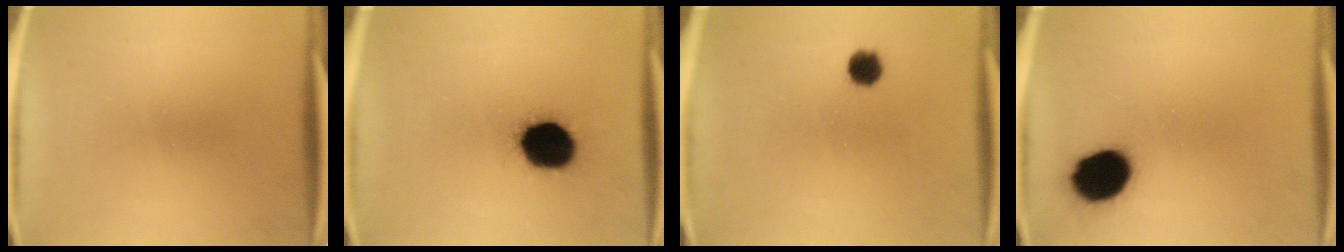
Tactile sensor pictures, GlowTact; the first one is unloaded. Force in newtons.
{"total": 15.2}
{"total": 4.1}
{"total": 13.2}